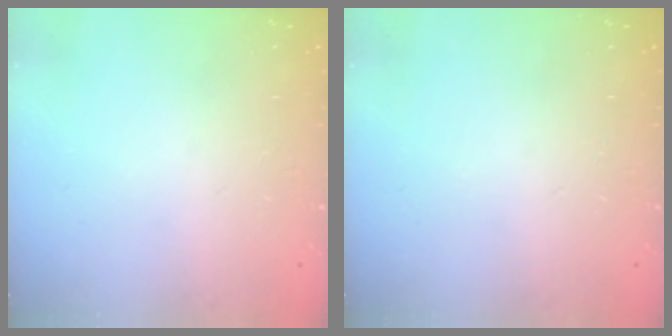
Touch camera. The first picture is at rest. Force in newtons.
{"total": 0.0}